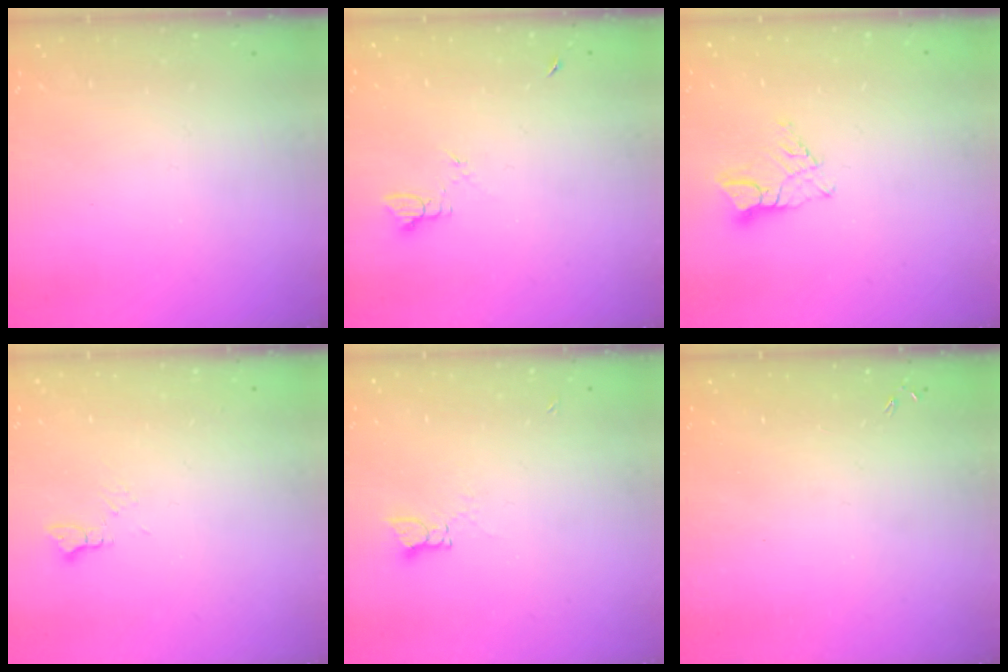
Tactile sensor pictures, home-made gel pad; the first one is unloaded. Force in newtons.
{"total": 3.5, "press": 3.4, "slide": 0.5}
{"total": 6.9, "press": 6.9, "slide": 0.5}
{"total": 2.9, "press": 2.9, "slide": 0.5}
{"total": 3.3, "press": 3.3, "slide": 0.4}
{"total": 0.0}